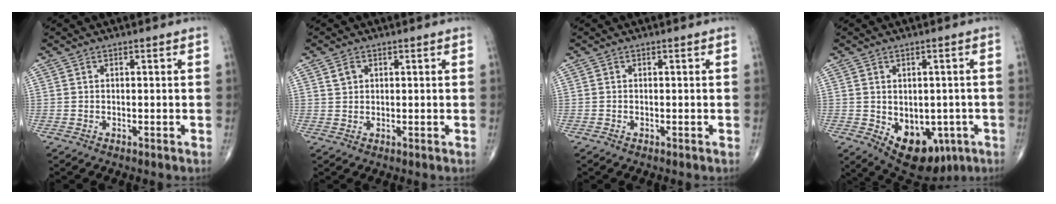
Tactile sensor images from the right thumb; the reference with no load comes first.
{"total": 1.9, "force": [0.9, 1.4, 0.9], "torque": [-0.012, -0.002, 0.016]}
{"total": 0.0}
{"total": 12.5, "force": [-4.2, 8.3, 8.3], "torque": [-0.086, 0.003, -0.039]}